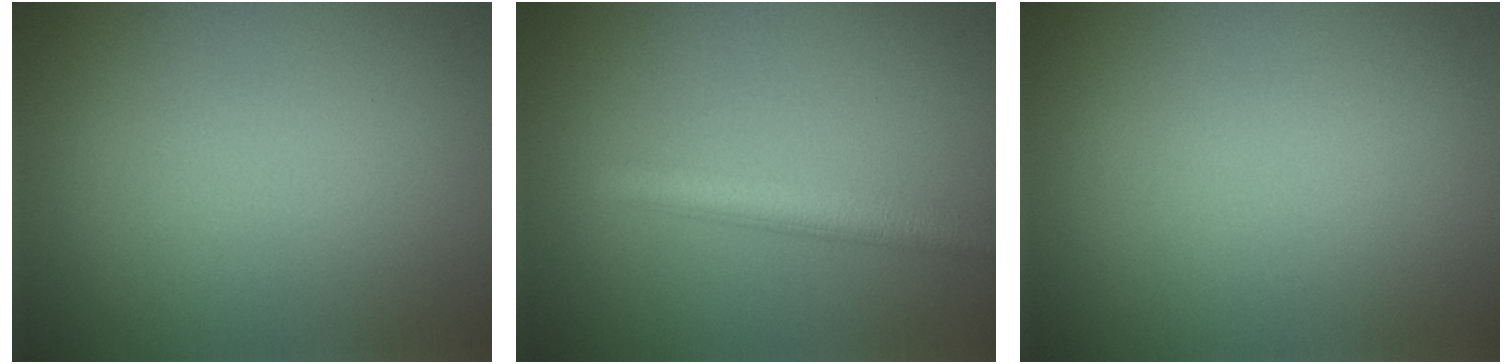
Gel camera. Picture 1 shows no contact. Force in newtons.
{"total": 3.3, "press": 3.3, "slide": 0.1}
{"total": 0.0}